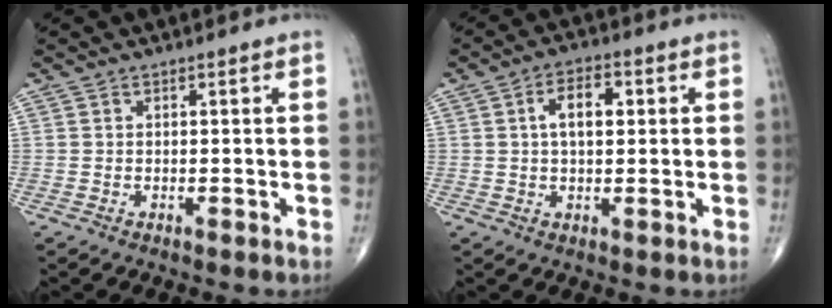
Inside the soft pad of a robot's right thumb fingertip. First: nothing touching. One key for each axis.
{"total": 6.6, "fx": 1.3, "fy": 3.5, "fz": 5.4, "tx": -0.085, "ty": 0.011, "tz": 0.019}